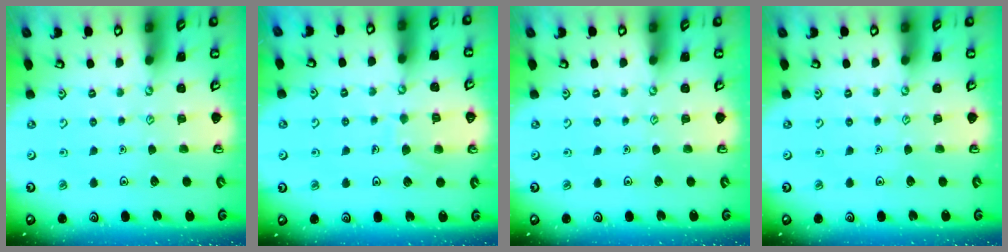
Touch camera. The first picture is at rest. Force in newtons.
{"total": 6.6, "press": 6.6, "slide": 0.6}
{"total": 0.0}
{"total": 0.0}